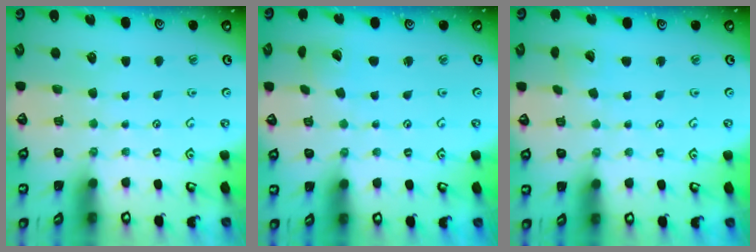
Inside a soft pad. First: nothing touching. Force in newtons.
{"total": 2.1, "press": 2.1, "slide": 0.2}
{"total": 2.7, "press": 2.7, "slide": 0.2}